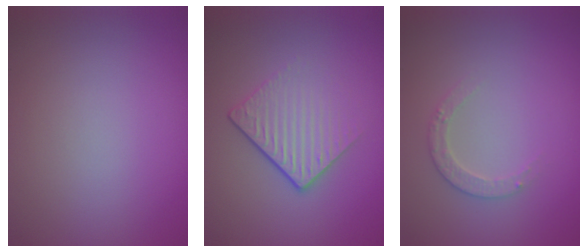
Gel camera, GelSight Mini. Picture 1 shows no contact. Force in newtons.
{"total": 4.2, "press": 2.6, "slide": 3.3}
{"total": 1.8, "press": 1.8, "slide": 0.4}